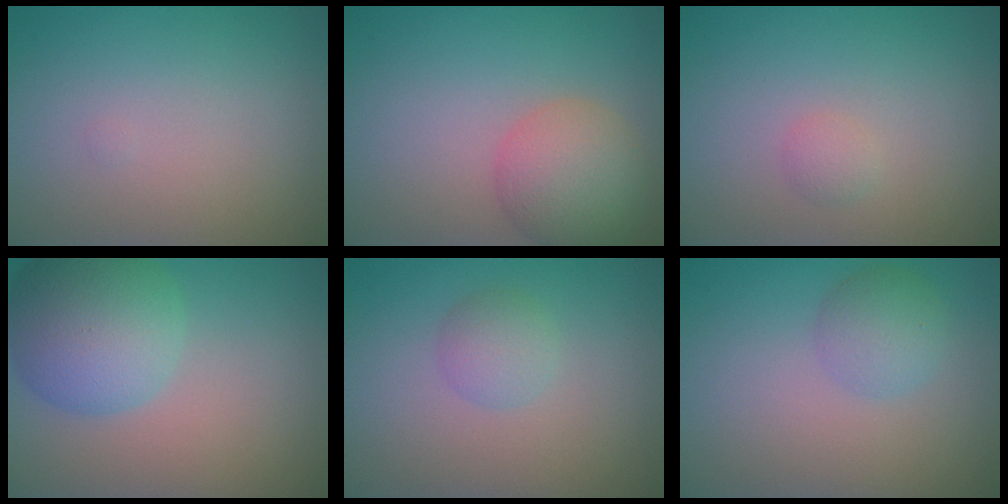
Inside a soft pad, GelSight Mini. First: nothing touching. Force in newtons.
{"total": 4.9, "press": 4.9, "slide": 0.2}
{"total": 0.9, "press": 0.9, "slide": 0.0}
{"total": 7.9, "press": 7.9, "slide": 0.2}
{"total": 1.8, "press": 1.8, "slide": 0.2}
{"total": 2.4, "press": 2.4, "slide": 0.1}